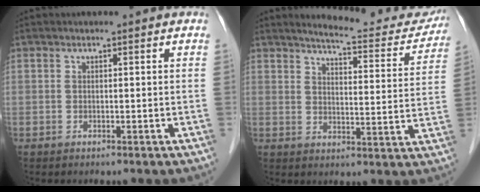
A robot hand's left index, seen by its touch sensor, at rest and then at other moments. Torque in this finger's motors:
{"motor_torque": [0.52, -0.71, 0.00, -0.02]}